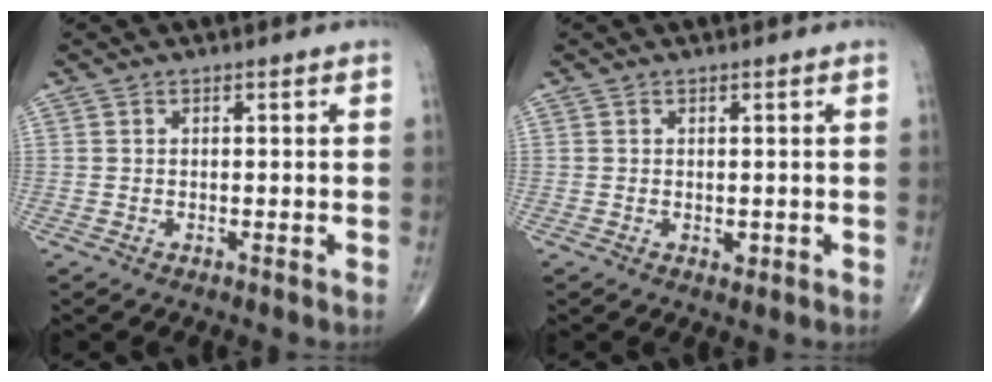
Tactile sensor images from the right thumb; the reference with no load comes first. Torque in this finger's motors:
{"motor_torque": [0.50, 0.64, -0.03, -0.24, 0.02]}